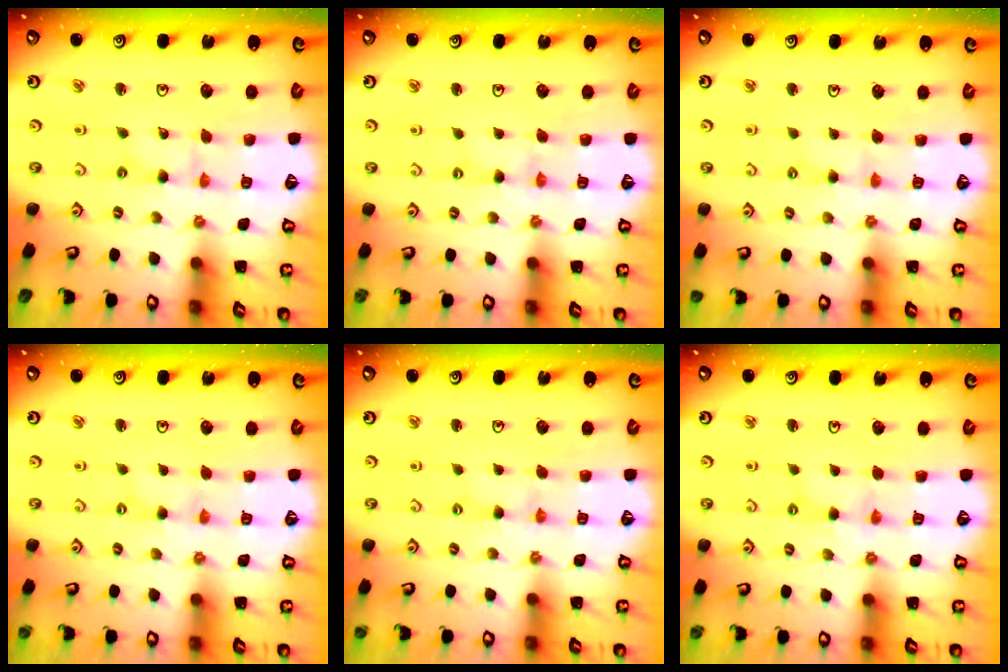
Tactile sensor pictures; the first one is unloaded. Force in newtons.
{"total": 0.0}
{"total": 1.6, "press": 1.5, "slide": 0.4}
{"total": 0.0}
{"total": 1.2, "press": 1.1, "slide": 0.2}
{"total": 1.3, "press": 1.3, "slide": 0.2}